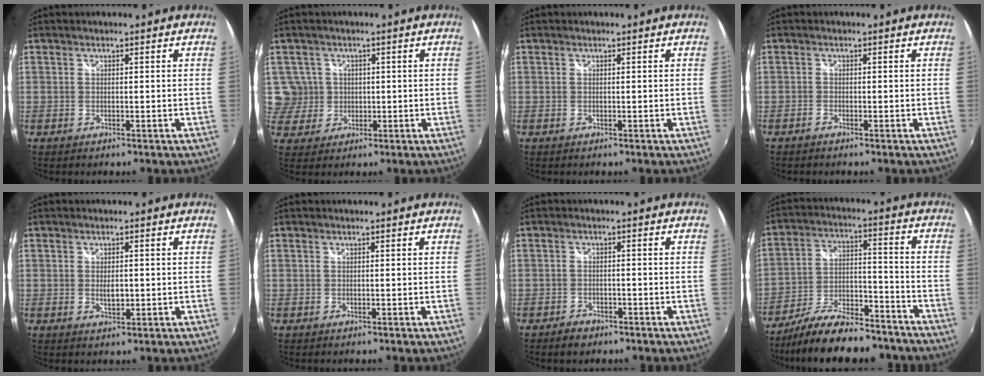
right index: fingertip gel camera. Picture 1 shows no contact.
{"total": 5.9, "force": [0.9, 5.8, 0.6], "torque": [-0.007, 0.007, 0.022]}
{"total": 0.0}
{"total": 0.8, "force": [-0.7, 0.2, 0.2], "torque": [-0.007, 0.000, -0.016]}
{"total": 2.5, "force": [-0.1, 1.4, 2.1], "torque": [-0.033, -0.003, 0.000]}
{"total": 0.0}
{"total": 3.3, "force": [-2.5, 2.0, 1.0], "torque": [-0.033, 0.000, -0.041]}
{"total": 19.8, "force": [-16.2, 6.1, 9.6], "torque": [-0.175, -0.004, -0.240]}